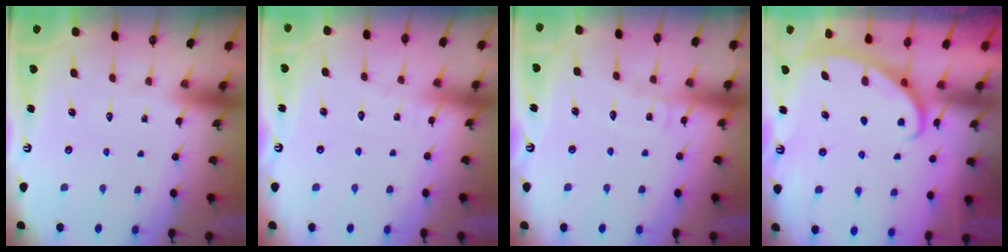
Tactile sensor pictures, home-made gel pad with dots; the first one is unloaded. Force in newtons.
{"total": 2.5, "press": 2.5, "slide": 0.3}
{"total": 5.9, "press": 5.9, "slide": 0.5}
{"total": 2.8, "press": 2.8, "slide": 0.4}